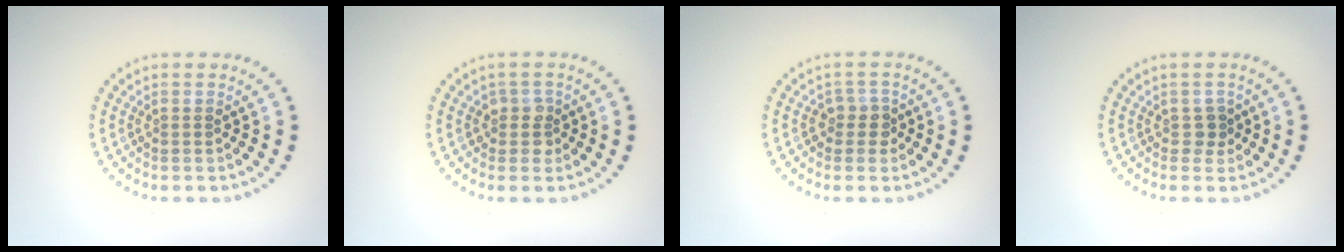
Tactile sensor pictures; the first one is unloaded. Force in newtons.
{"total": 1.6, "press": 1.4, "slide": 0.8}
{"total": 1.9, "press": 1.6, "slide": 1.1}
{"total": 1.1, "press": 0.9, "slide": 0.7}